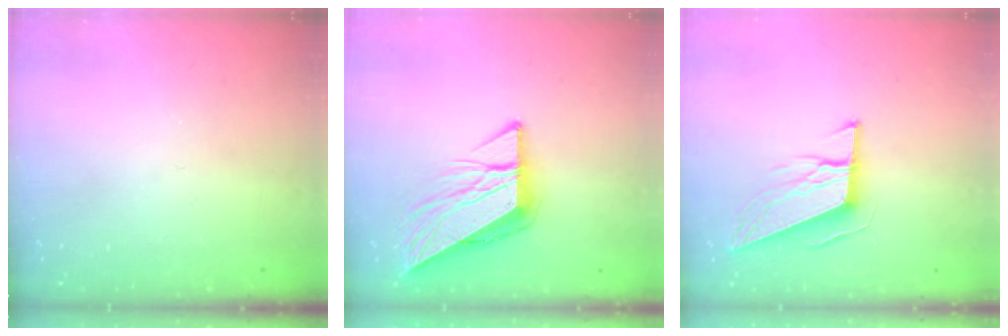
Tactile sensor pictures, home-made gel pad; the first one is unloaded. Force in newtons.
{"total": 10.6, "press": 10.5, "slide": 1.3}
{"total": 10.3, "press": 10.0, "slide": 2.8}